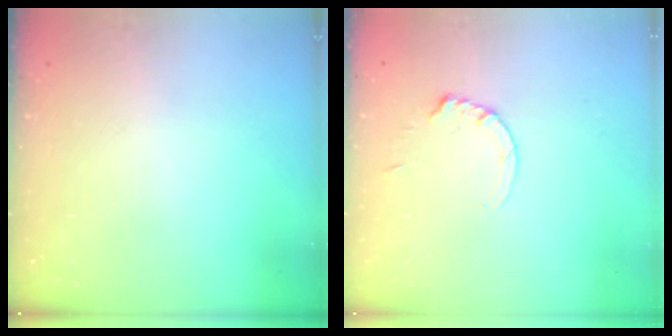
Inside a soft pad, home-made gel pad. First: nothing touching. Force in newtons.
{"total": 1.8, "press": 1.7, "slide": 0.2}